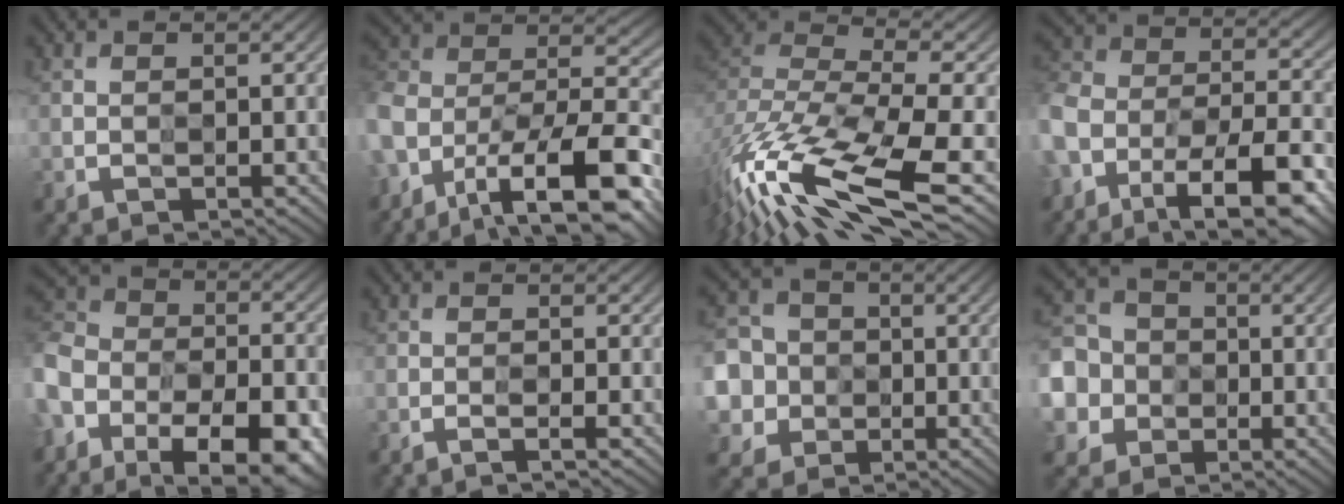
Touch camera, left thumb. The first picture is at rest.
{"total": 15.4, "force": [-10.3, 7.3, 8.8], "torque": [-0.207, -0.010, -0.172]}
{"total": 16.8, "force": [-10.7, 5.9, 11.5], "torque": [-0.280, -0.032, -0.177]}
{"total": 15.2, "force": [-10.7, 7.6, 7.6], "torque": [-0.172, -0.027, -0.151]}
{"total": 19.9, "force": [-12.8, 12.1, 9.2], "torque": [-0.204, -0.064, -0.175]}
{"total": 1.3, "force": [-1.1, -0.6, 0.4], "torque": [-0.008, -0.002, -0.025]}
{"total": 8.6, "force": [-0.8, 8.4, 1.8], "torque": [-0.090, -0.009, -0.038]}
{"total": 9.5, "force": [-1.9, 9.0, 2.4], "torque": [-0.107, -0.018, -0.054]}